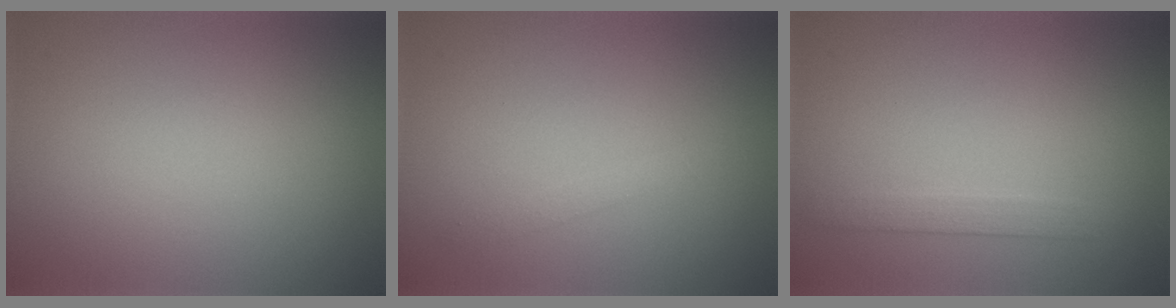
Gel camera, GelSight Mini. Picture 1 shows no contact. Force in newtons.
{"total": 0.9, "press": 0.9, "slide": 0.0}
{"total": 1.5, "press": 1.5, "slide": 0.1}